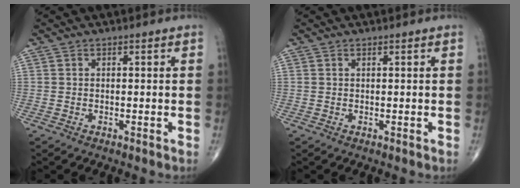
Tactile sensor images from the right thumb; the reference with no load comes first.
{"total": 0.0}